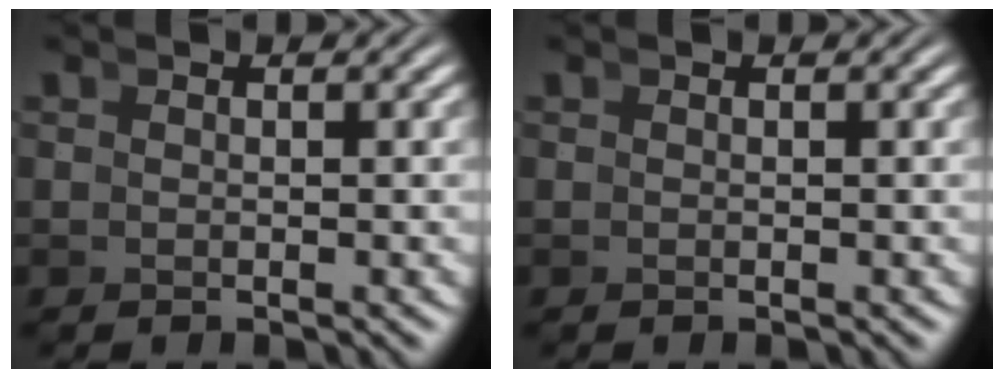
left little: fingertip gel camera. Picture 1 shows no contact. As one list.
[{"total": 0.0}]